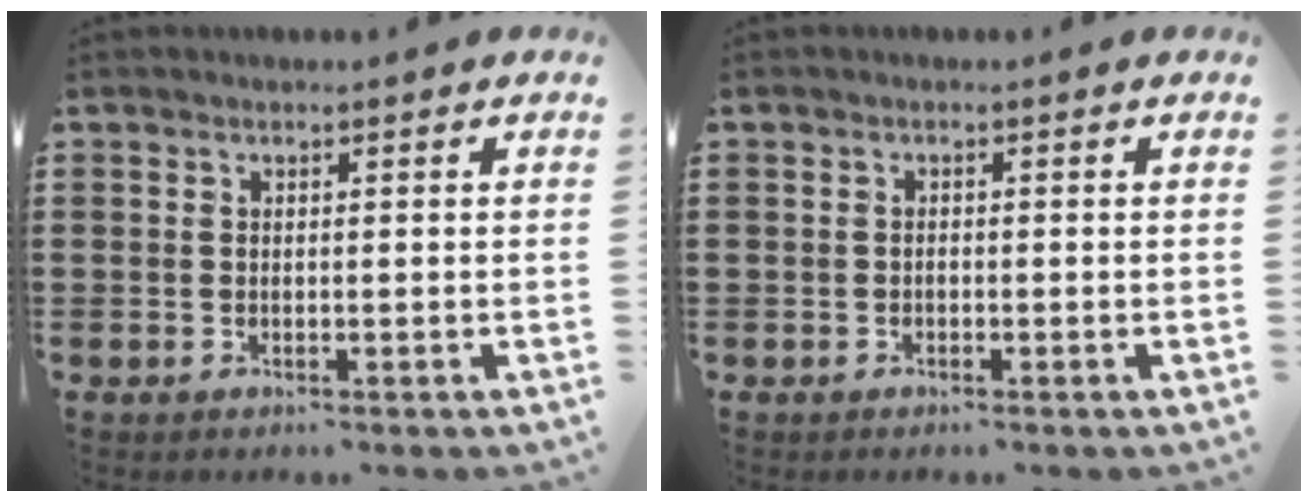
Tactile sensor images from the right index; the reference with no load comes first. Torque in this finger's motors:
{"motor_torque": [1.24, 0.90, -0.03, -0.08]}